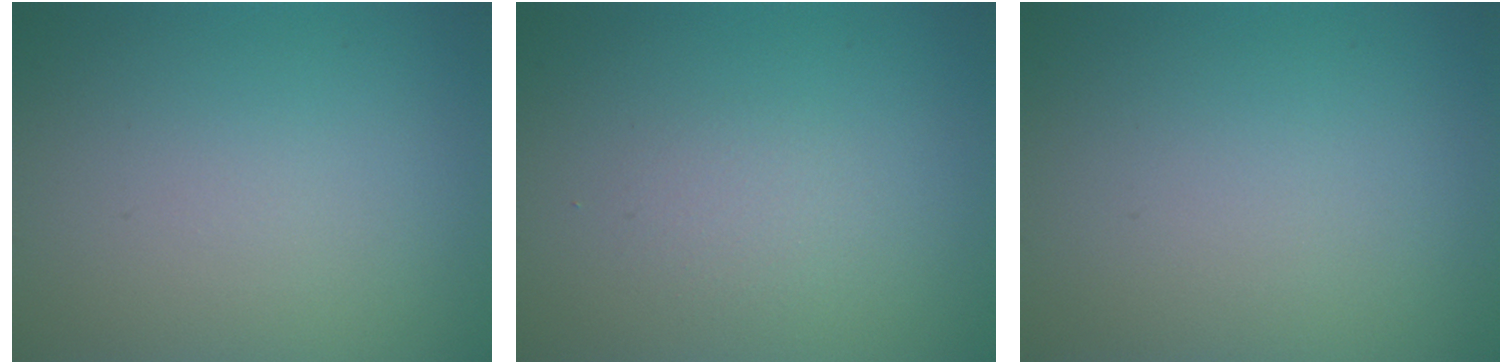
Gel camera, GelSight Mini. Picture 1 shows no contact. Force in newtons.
{"total": 1.3, "press": 1.3, "slide": 0.1}
{"total": 0.0}